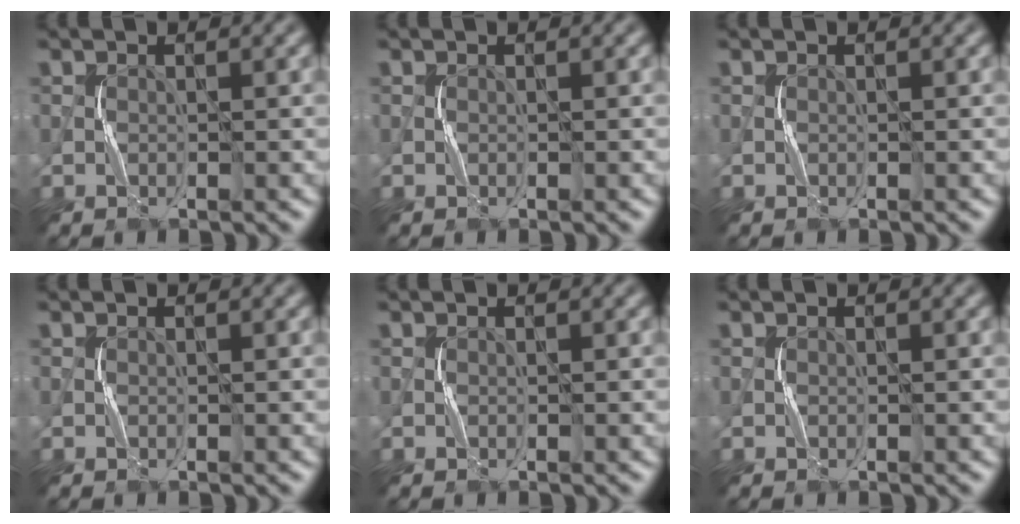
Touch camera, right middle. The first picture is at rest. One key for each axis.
{"total": 0.0}
{"total": 0.0}
{"total": 0.0}
{"total": 0.0}
{"total": 0.0}